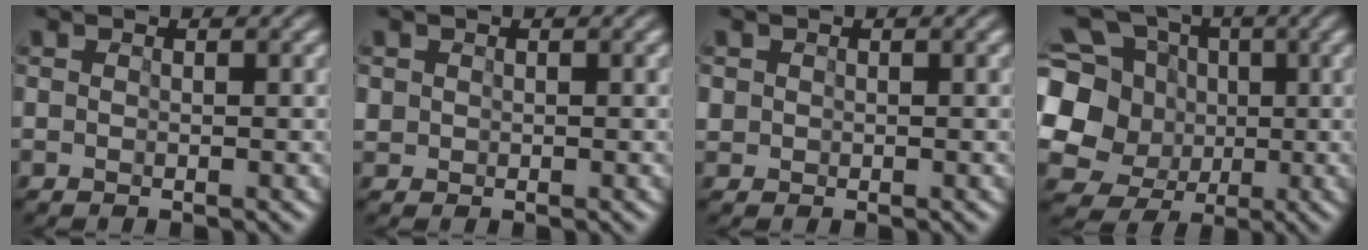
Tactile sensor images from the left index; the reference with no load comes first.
{"total": 1.3, "force": [0.2, 1.3, 0.3], "torque": [-0.009, 0.013, 0.008]}
{"total": 1.7, "force": [0.2, 1.6, 0.4], "torque": [-0.010, 0.019, 0.002]}
{"total": 13.5, "force": [0.5, 12.3, 5.5], "torque": [-0.189, 0.024, 0.002]}